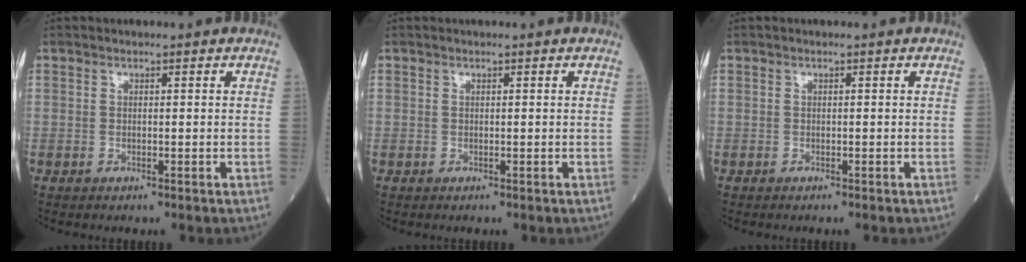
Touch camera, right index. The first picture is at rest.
{"total": 0.0}
{"total": 0.0}